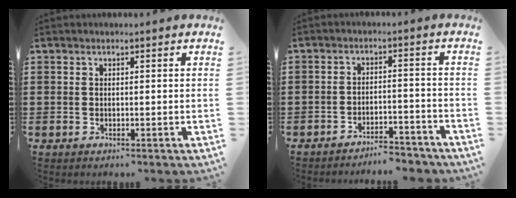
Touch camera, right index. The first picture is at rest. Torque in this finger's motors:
{"motor_torque": [1.50, -0.30, 0.10, -0.01]}